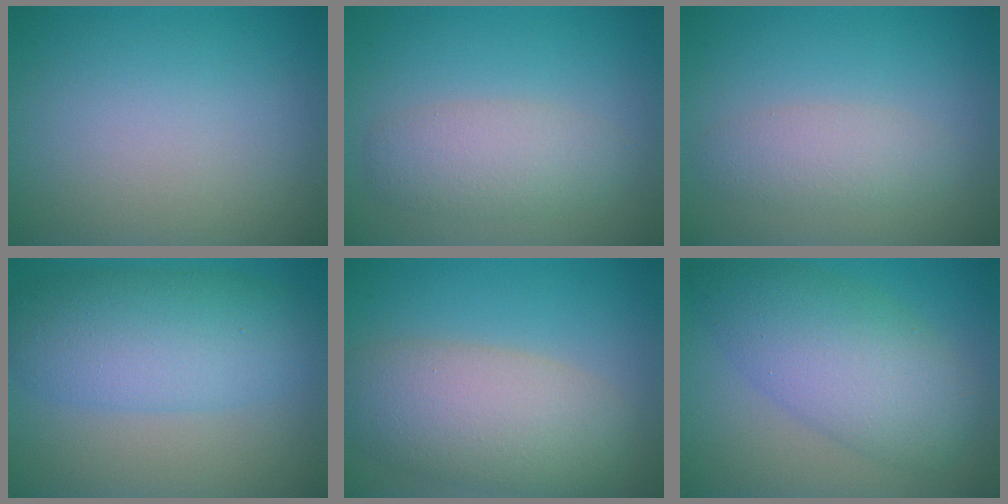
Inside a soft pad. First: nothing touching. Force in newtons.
{"total": 3.4, "press": 3.4, "slide": 0.0}
{"total": 2.6, "press": 2.6, "slide": 0.2}
{"total": 7.1, "press": 7.1, "slide": 0.1}
{"total": 7.3, "press": 7.3, "slide": 0.5}
{"total": 7.4, "press": 7.4, "slide": 0.1}